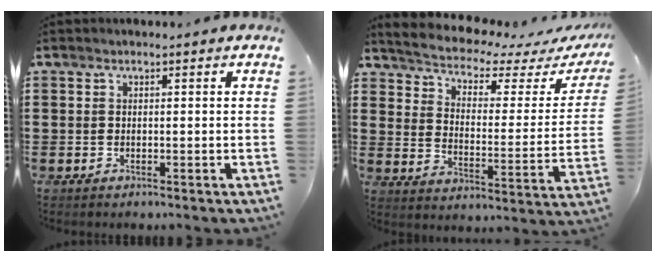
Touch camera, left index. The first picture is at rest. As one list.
[{"total": 3.4, "force": [3.1, 0.6, 1.2], "torque": [-0.048, -0.031, 0.044]}]